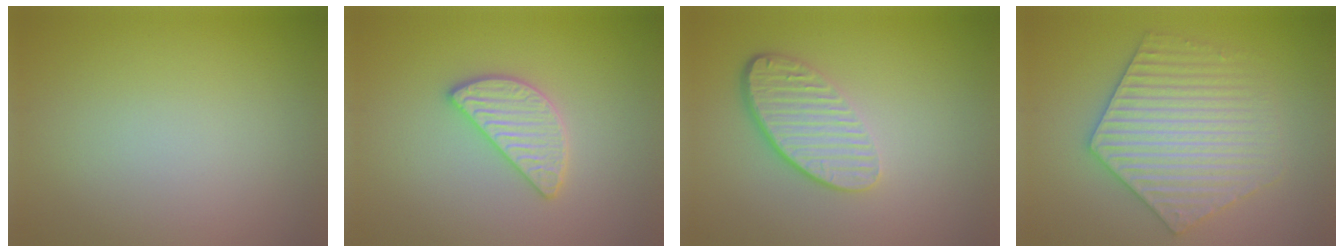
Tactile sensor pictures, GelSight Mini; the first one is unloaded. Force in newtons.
{"total": 2.9, "press": 2.9, "slide": 0.3}
{"total": 4.4, "press": 3.1, "slide": 3.1}
{"total": 6.1, "press": 6.1, "slide": 0.9}